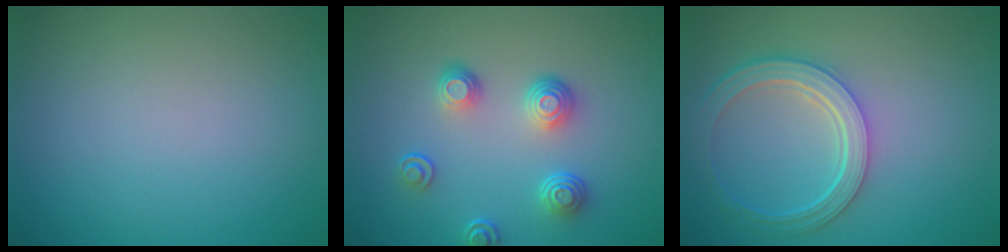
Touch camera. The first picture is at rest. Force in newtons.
{"total": 3.7, "press": 2.9, "slide": 2.3}
{"total": 4.9, "press": 3.8, "slide": 3.0}